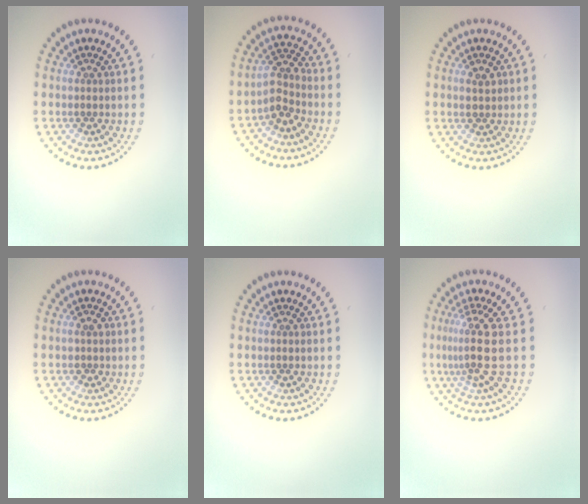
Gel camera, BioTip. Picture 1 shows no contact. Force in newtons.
{"total": 2.6, "press": 2.0, "slide": 1.7}
{"total": 1.3, "press": 1.3, "slide": 0.1}
{"total": 0.9, "press": 0.9, "slide": 0.3}
{"total": 0.0}
{"total": 3.7, "press": 2.7, "slide": 2.5}